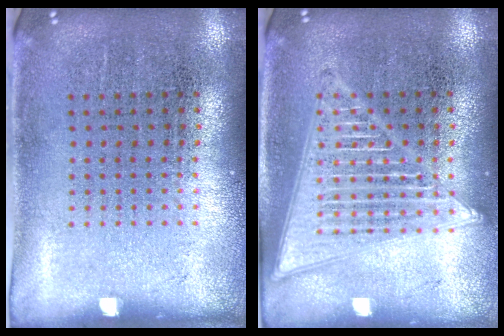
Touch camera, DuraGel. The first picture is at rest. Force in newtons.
{"total": 2.9, "press": 2.8, "slide": 0.4}